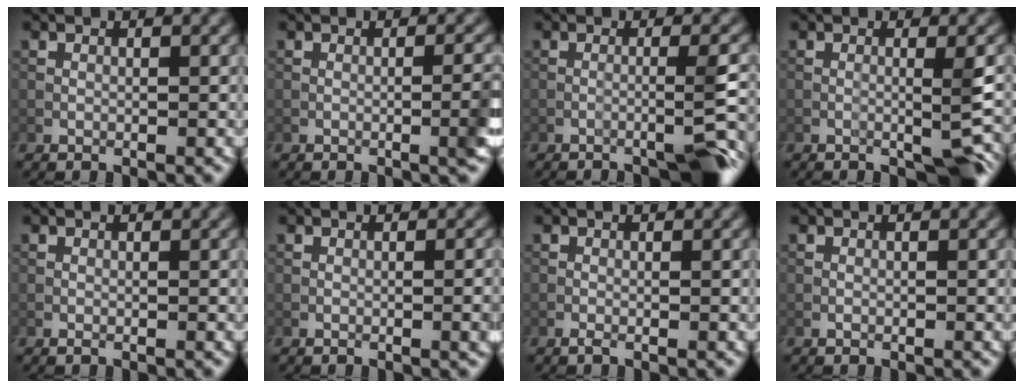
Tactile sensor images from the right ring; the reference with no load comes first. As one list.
[{"total": 2.4, "force": [-0.4, 0.5, 2.4], "torque": [-0.025, 0.007, -0.011]}, {"total": 4.4, "force": [-1.9, 0.5, 3.9], "torque": [-0.039, 0.014, -0.044]}, {"total": 3.4, "force": [-0.4, 0.6, 3.3], "torque": [-0.039, 0.006, -0.008]}, {"total": 0.0}, {"total": 1.5, "force": [0.0, 0.3, 1.5], "torque": [-0.015, 0.005, -0.002]}, {"total": 0.5, "force": [-0.3, 0.1, 0.4], "torque": [-0.009, 0.000, -0.008]}, {"total": 0.0}]